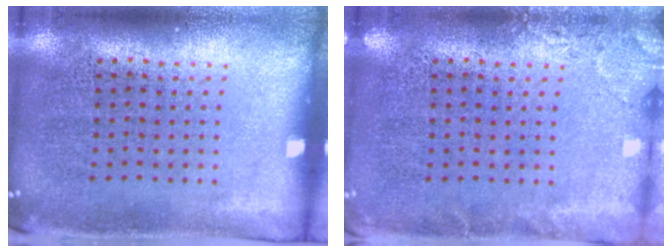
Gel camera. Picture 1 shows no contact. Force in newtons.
{"total": 1.9, "press": 1.8, "slide": 0.3}